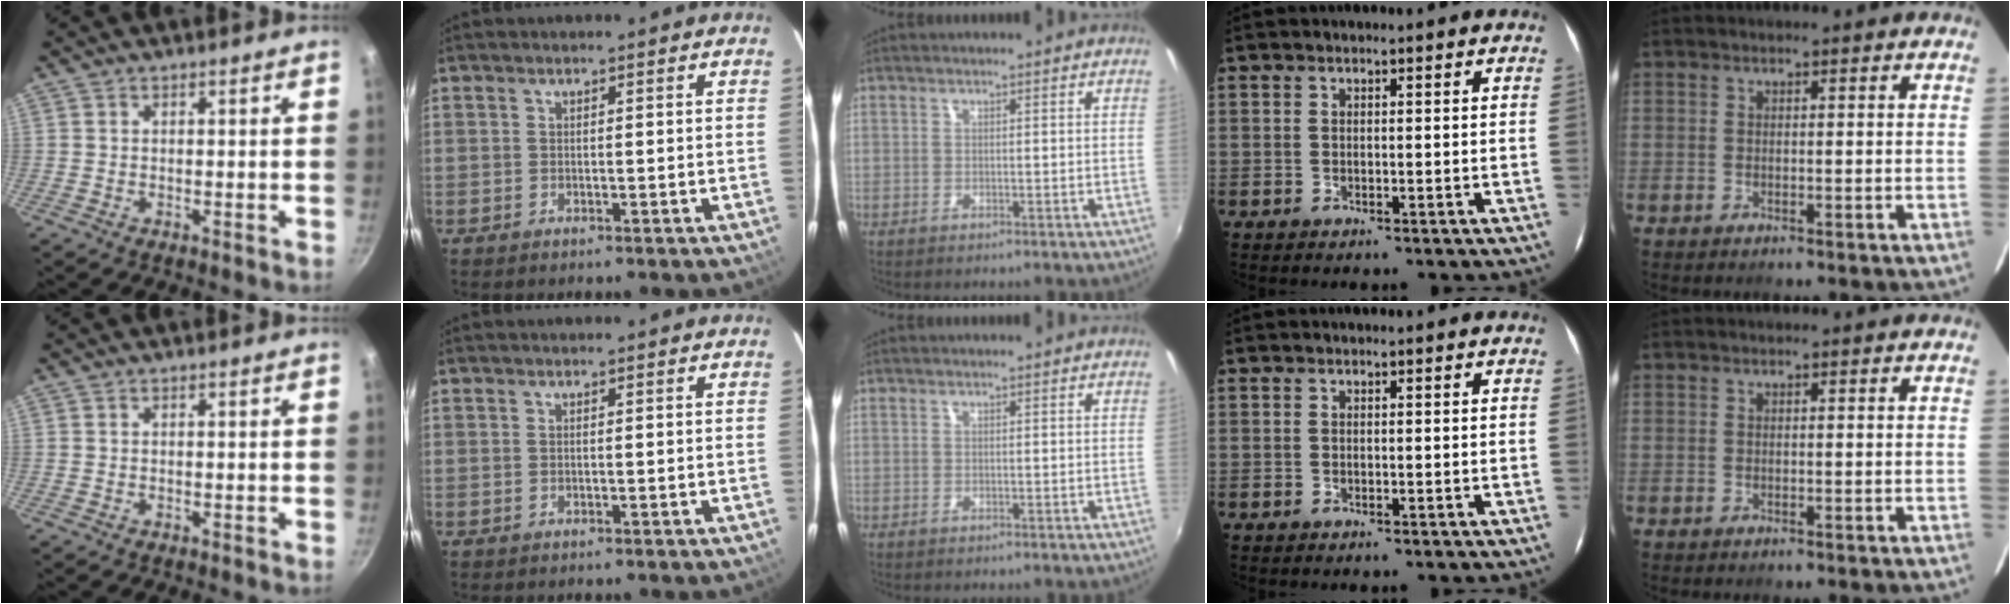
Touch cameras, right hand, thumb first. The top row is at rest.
{}